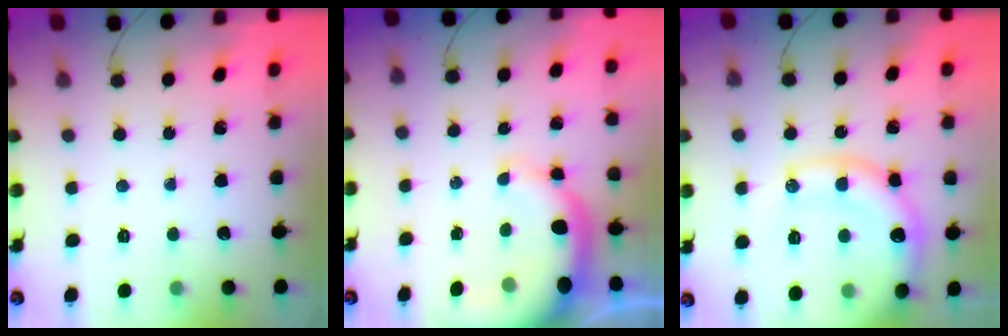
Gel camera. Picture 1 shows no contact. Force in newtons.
{"total": 7.7, "press": 7.5, "slide": 1.9}
{"total": 17.6, "press": 17.3, "slide": 3.2}